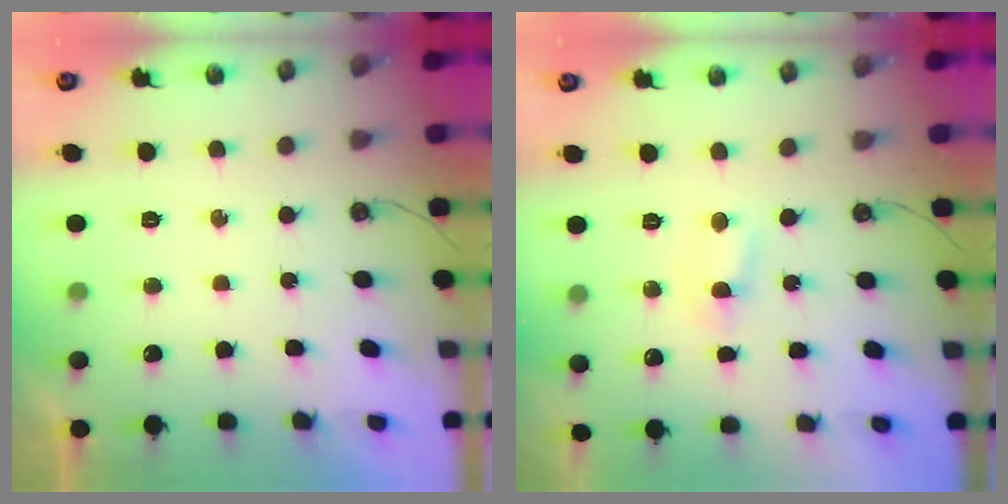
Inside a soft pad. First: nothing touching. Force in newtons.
{"total": 1.7, "press": 1.7, "slide": 0.3}